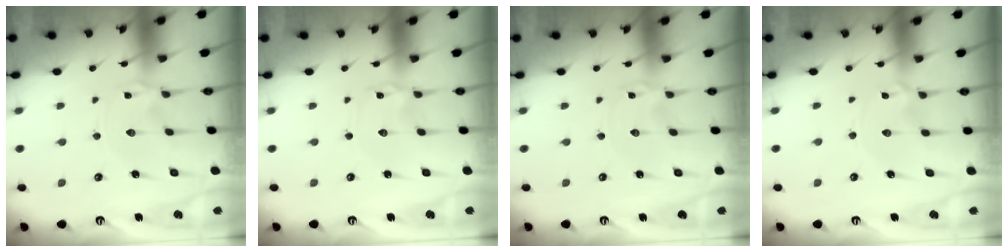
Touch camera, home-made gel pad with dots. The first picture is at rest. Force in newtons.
{"total": 0.9, "press": 0.9, "slide": 0.1}
{"total": 0.6, "press": 0.6, "slide": 0.1}
{"total": 1.7, "press": 1.6, "slide": 0.1}